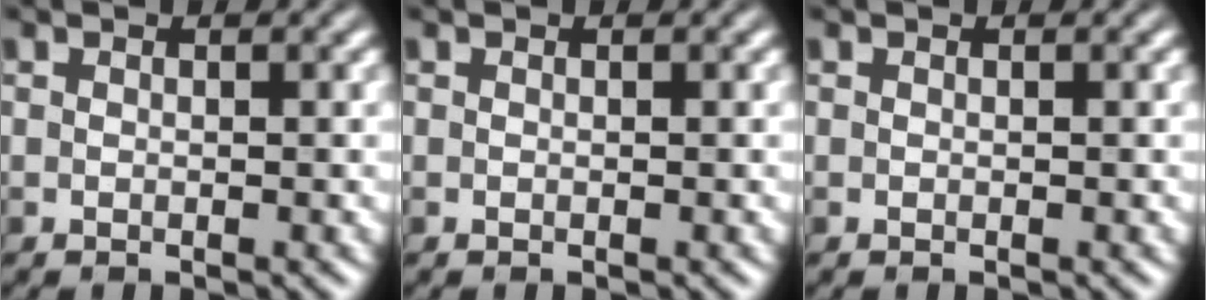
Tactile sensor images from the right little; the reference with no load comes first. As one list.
[{"total": 0.0}, {"total": 0.0}]